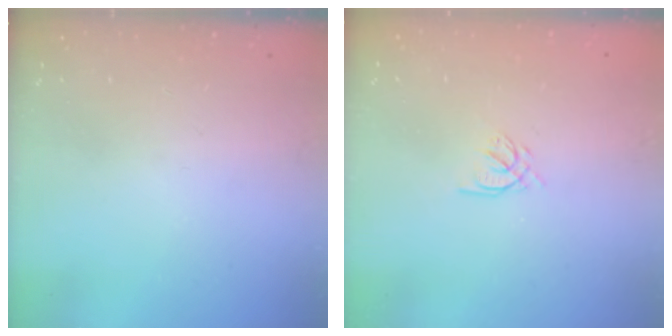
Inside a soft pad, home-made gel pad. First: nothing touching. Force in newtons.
{"total": 2.4, "press": 2.4, "slide": 0.3}